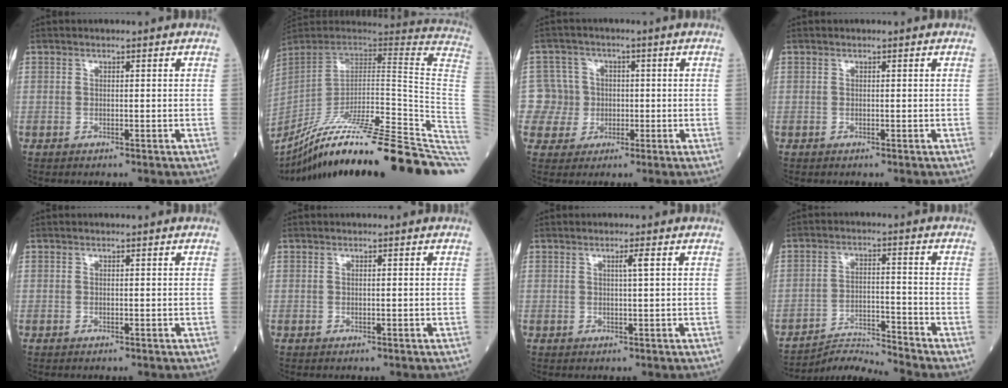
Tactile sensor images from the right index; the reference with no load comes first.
{"total": 38.1, "force": [-28.5, -0.6, 25.3], "torque": [-0.214, -0.060, -0.412]}
{"total": 5.9, "force": [-0.2, 5.9, 0.0], "torque": [0.010, 0.016, -0.001]}
{"total": 0.0}
{"total": 0.0}
{"total": 0.0}
{"total": 1.5, "force": [0.6, -0.4, 1.3], "torque": [-0.018, -0.001, 0.010]}
{"total": 6.6, "force": [-6.0, -2.5, -1.0], "torque": [0.008, -0.004, -0.109]}